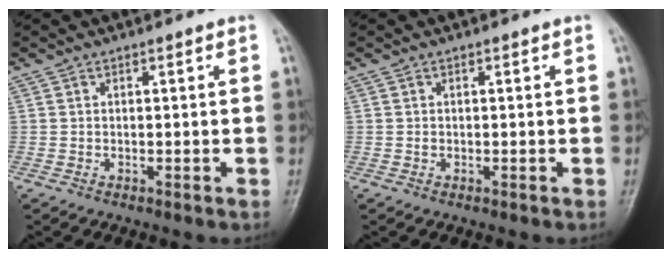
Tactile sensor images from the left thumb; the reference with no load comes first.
{"total": 0.6, "force": [0.0, 0.5, 0.3], "torque": [0.000, 0.002, -0.001]}